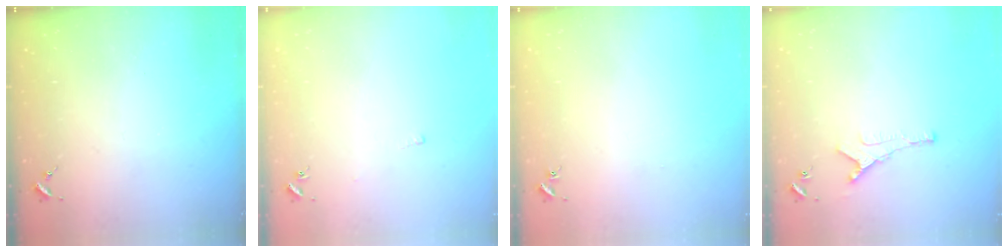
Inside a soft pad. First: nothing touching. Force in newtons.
{"total": 2.2, "press": 2.2, "slide": 0.5}
{"total": 0.6, "press": 0.6, "slide": 0.1}
{"total": 5.1, "press": 5.1, "slide": 0.7}